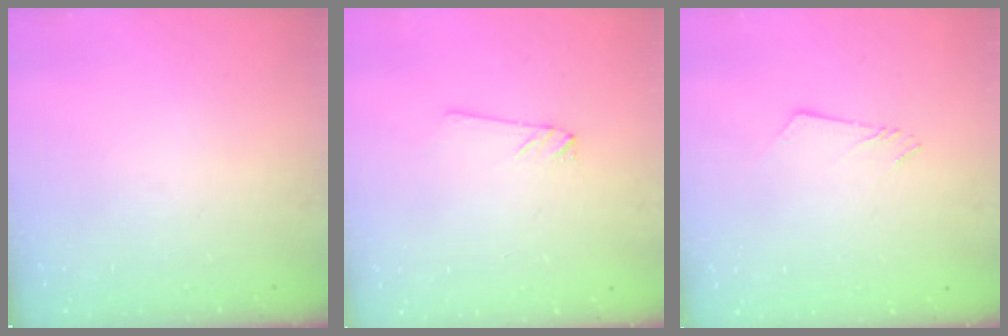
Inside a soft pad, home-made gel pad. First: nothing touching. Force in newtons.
{"total": 0.8, "press": 0.8, "slide": 0.1}
{"total": 2.4, "press": 2.4, "slide": 0.3}